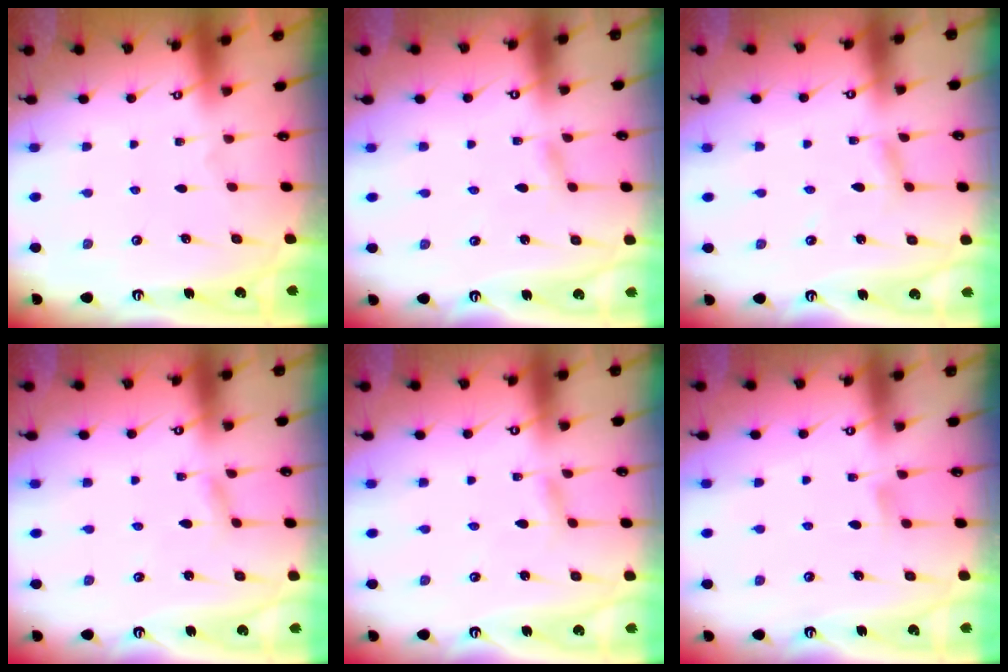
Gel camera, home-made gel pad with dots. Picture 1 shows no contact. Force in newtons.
{"total": 1.6, "press": 1.6, "slide": 0.2}
{"total": 2.8, "press": 2.8, "slide": 0.1}
{"total": 2.3, "press": 2.3, "slide": 0.2}
{"total": 2.7, "press": 2.7, "slide": 0.4}
{"total": 5.6, "press": 5.5, "slide": 0.8}